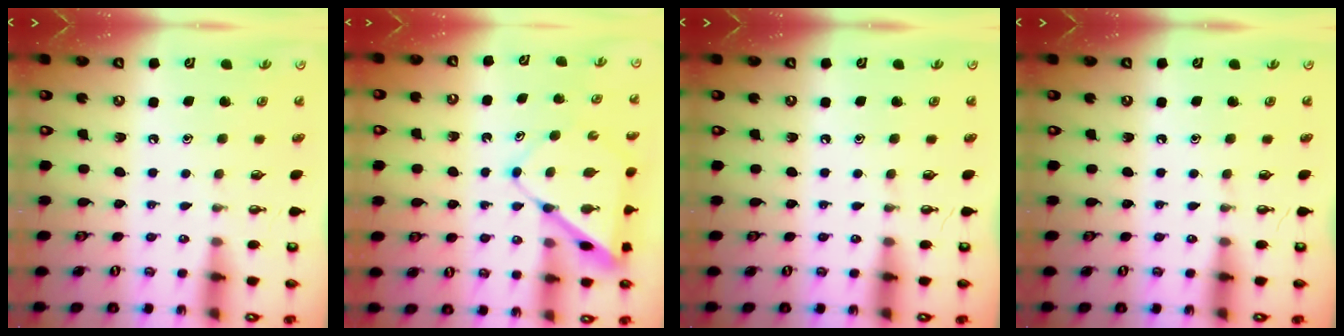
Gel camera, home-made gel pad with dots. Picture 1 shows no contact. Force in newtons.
{"total": 9.4, "press": 9.3, "slide": 0.7}
{"total": 0.0}
{"total": 0.0}